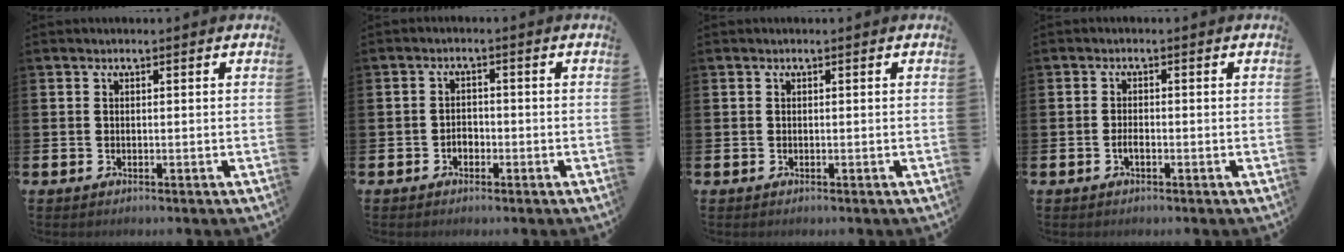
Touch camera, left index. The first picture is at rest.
{"total": 1.7, "force": [-0.9, 1.3, 0.7], "torque": [-0.016, 0.004, -0.020]}
{"total": 0.0}
{"total": 1.4, "force": [-0.6, 0.5, 1.1], "torque": [-0.022, 0.000, -0.012]}